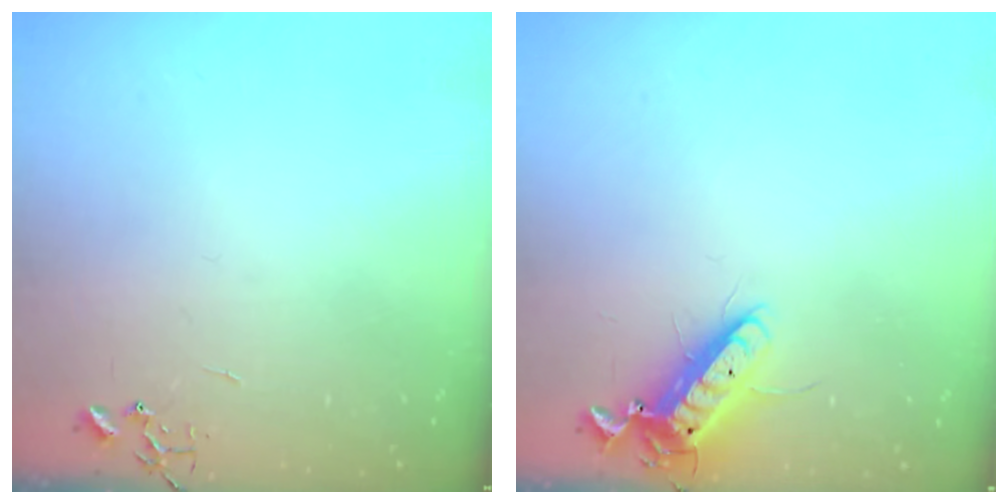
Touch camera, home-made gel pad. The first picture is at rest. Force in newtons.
{"total": 12.2, "press": 12.0, "slide": 2.3}